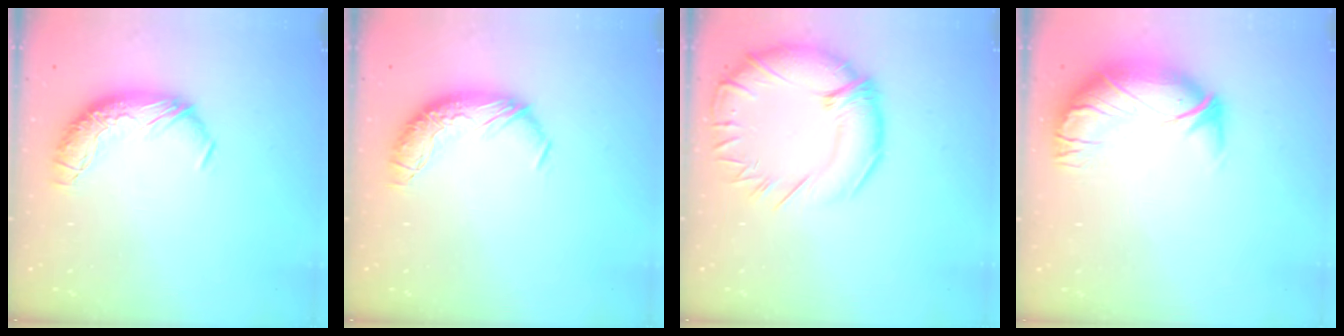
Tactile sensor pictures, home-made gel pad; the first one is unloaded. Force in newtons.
{"total": 0.0}
{"total": 7.9, "press": 6.4, "slide": 4.7}
{"total": 2.9, "press": 0.3, "slide": 2.9}